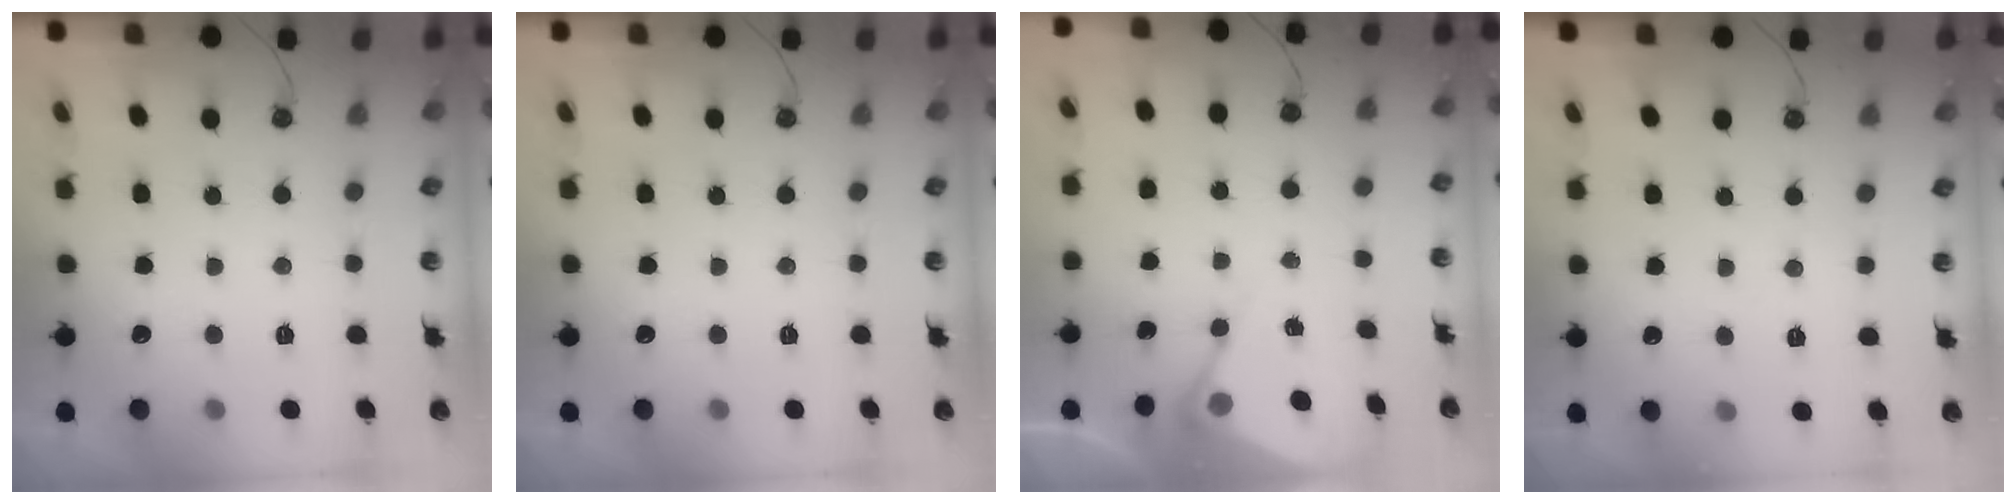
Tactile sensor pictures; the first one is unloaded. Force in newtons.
{"total": 0.0}
{"total": 6.0, "press": 6.0, "slide": 0.4}
{"total": 2.9, "press": 2.8, "slide": 0.7}